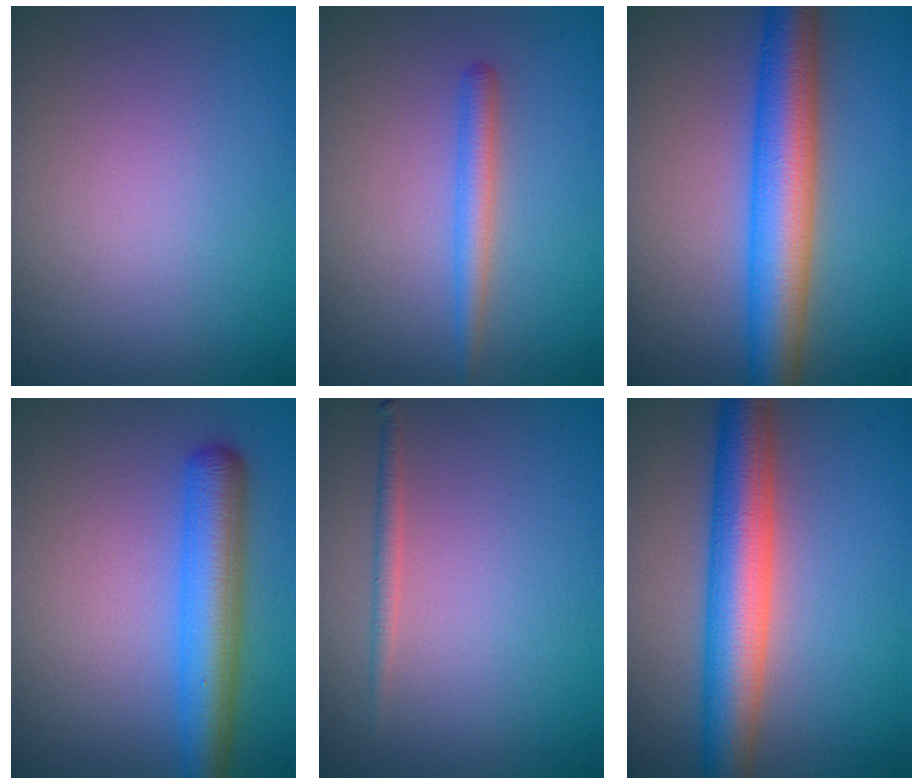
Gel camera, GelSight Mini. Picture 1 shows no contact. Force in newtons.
{"total": 1.9, "press": 1.9, "slide": 0.0}
{"total": 7.0, "press": 7.0, "slide": 0.2}
{"total": 5.3, "press": 5.3, "slide": 0.2}
{"total": 1.1, "press": 1.1, "slide": 0.0}
{"total": 6.8, "press": 6.8, "slide": 0.2}